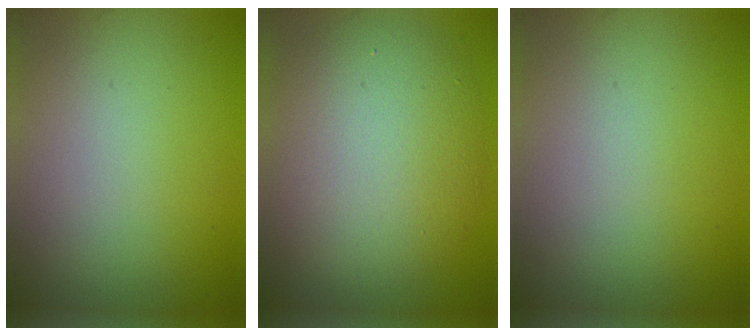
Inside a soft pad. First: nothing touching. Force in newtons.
{"total": 8.4, "press": 8.4, "slide": 0.7}
{"total": 0.0}